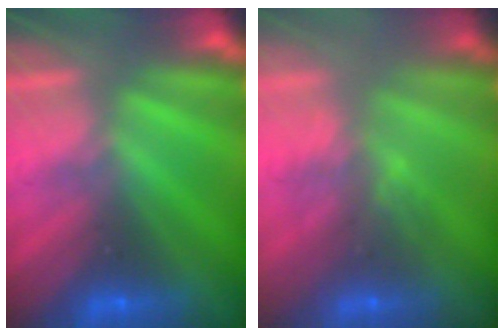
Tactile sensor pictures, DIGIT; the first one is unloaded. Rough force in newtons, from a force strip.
{"total": 2.9}